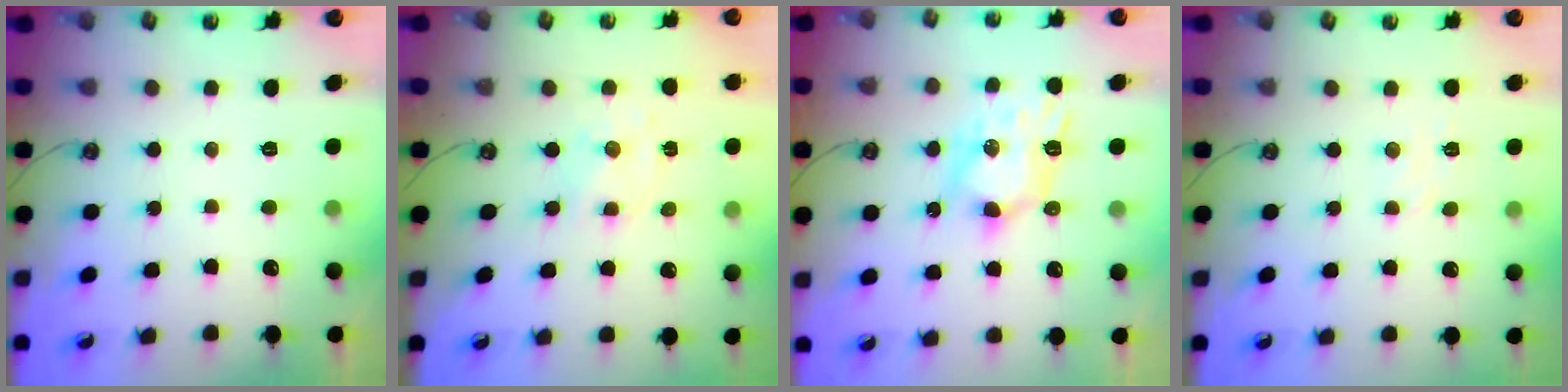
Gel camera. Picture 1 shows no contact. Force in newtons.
{"total": 1.4, "press": 1.4, "slide": 0.2}
{"total": 7.2, "press": 7.2, "slide": 0.1}
{"total": 2.8, "press": 2.8, "slide": 0.4}